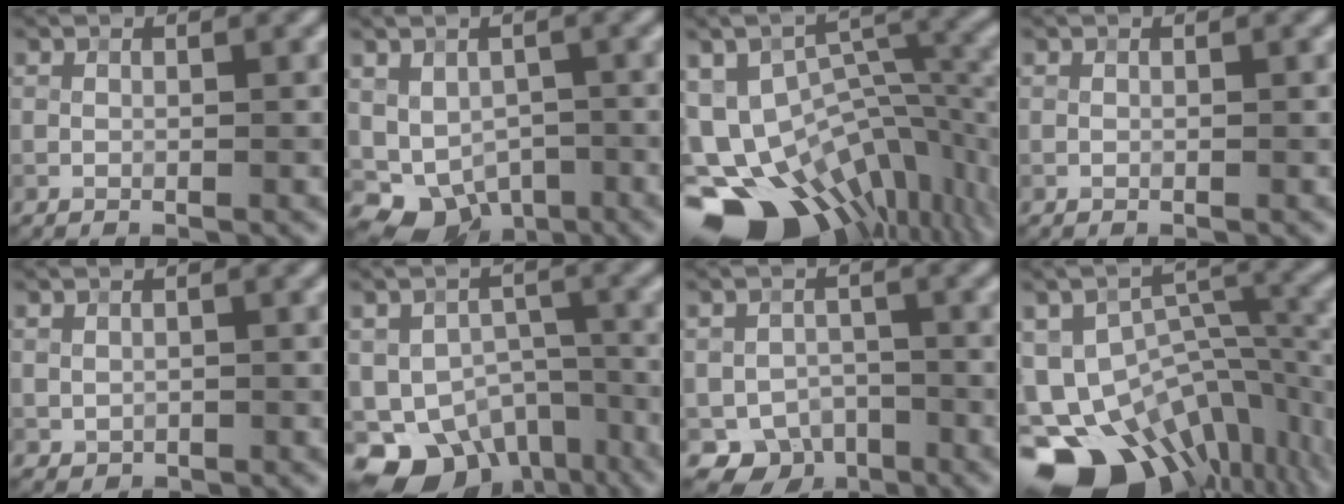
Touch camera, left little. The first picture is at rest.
{"total": 5.7, "force": [-2.1, 4.4, 2.9], "torque": [-0.044, -0.009, -0.024]}
{"total": 16.6, "force": [-7.3, 10.8, 10.3], "torque": [-0.182, -0.017, -0.094]}
{"total": 0.0}
{"total": 0.8, "force": [0.0, 0.7, 0.3], "torque": [-0.004, -0.005, 0.003]}
{"total": 10.8, "force": [-6.9, 6.9, 4.7], "torque": [-0.072, -0.013, -0.099]}
{"total": 4.1, "force": [-2.3, 3.2, 1.1], "torque": [-0.003, -0.010, -0.034]}
{"total": 16.6, "force": [-8.9, 10.8, 9.0], "torque": [-0.163, -0.024, -0.112]}